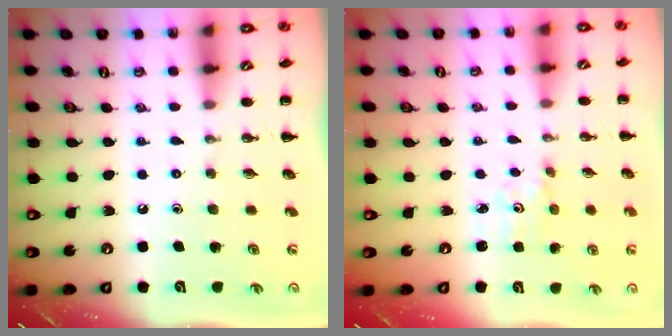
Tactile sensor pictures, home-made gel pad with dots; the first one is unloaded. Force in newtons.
{"total": 2.1, "press": 2.0, "slide": 0.6}